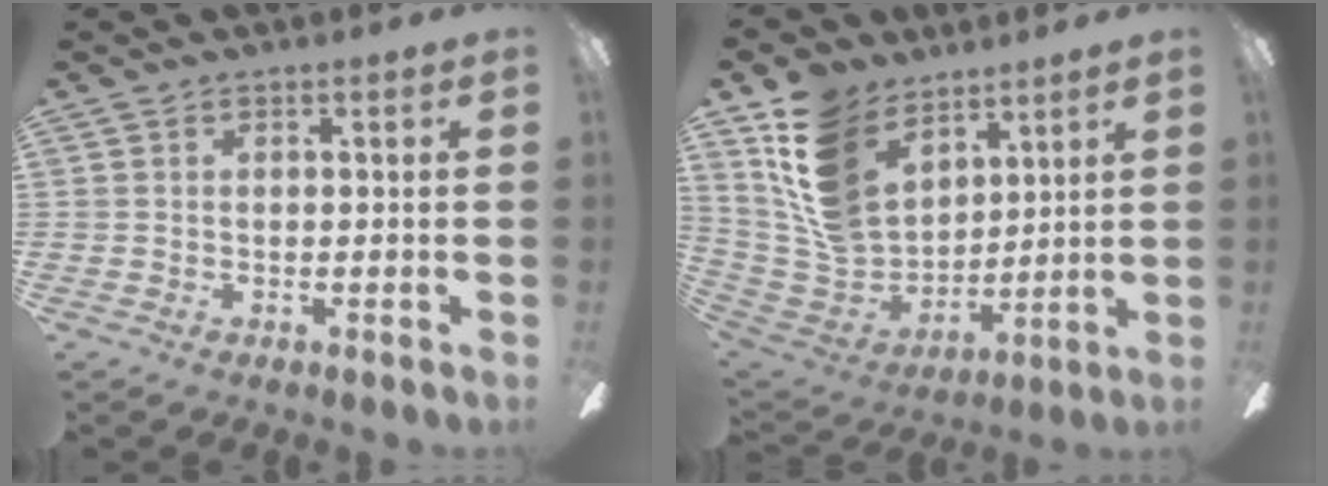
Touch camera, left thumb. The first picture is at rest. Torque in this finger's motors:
{"motor_torque": [1.93, 1.69, 1.49, -1.28, 0.57]}